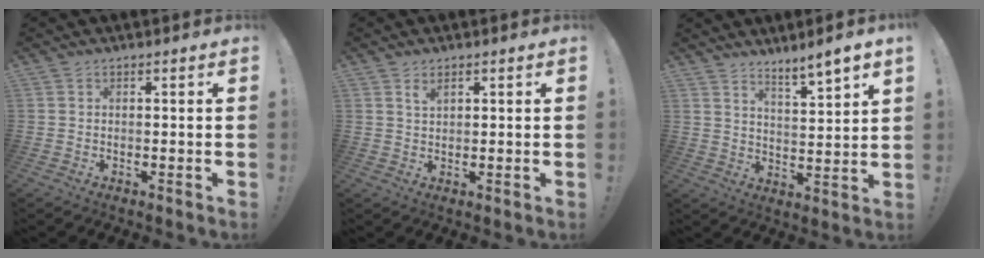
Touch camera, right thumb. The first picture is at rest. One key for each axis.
{"total": 2.4, "fx": 1.5, "fy": 1.1, "fz": 1.5, "tx": -0.023, "ty": -0.003, "tz": 0.025}
{"total": 6.3, "fx": 5.3, "fy": -0.5, "fz": 3.3, "tx": -0.046, "ty": -0.047, "tz": 0.087}